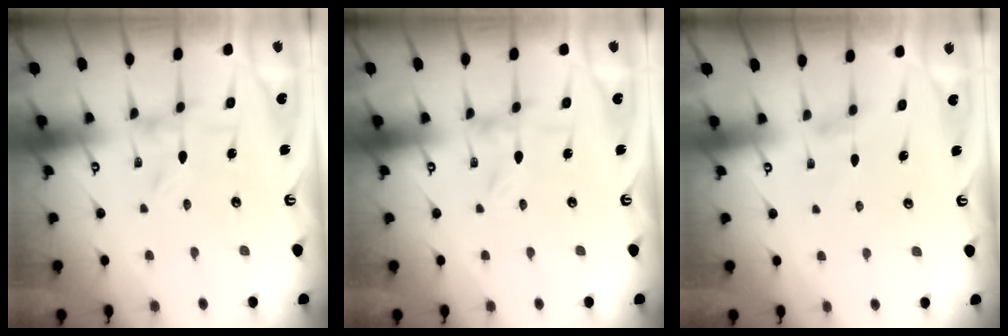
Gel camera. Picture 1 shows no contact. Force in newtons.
{"total": 0.0}
{"total": 1.8, "press": 1.8, "slide": 0.3}